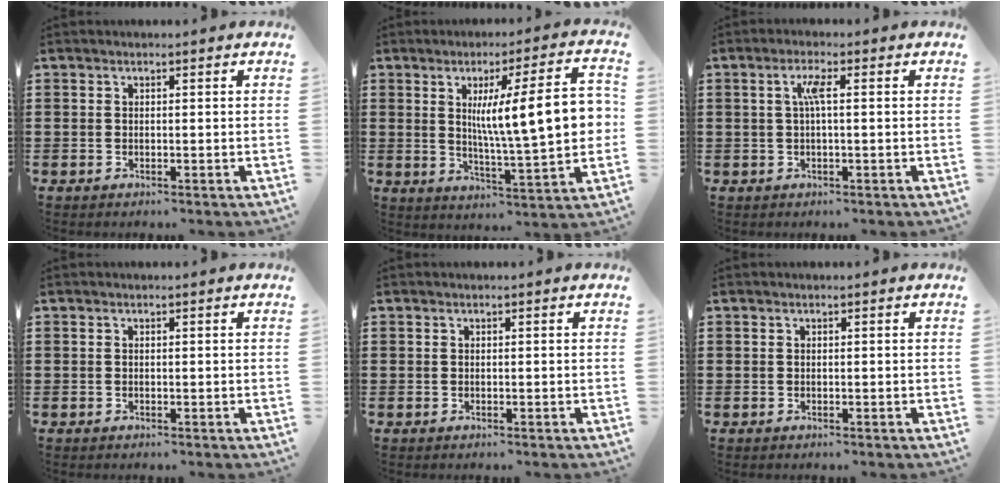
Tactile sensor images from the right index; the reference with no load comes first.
{"total": 13.7, "force": [2.1, 2.5, 13.3], "torque": [-0.213, 0.001, 0.029]}
{"total": 2.9, "force": [0.3, 0.2, 2.9], "torque": [-0.058, 0.002, 0.002]}
{"total": 0.0}
{"total": 0.0}
{"total": 0.0}